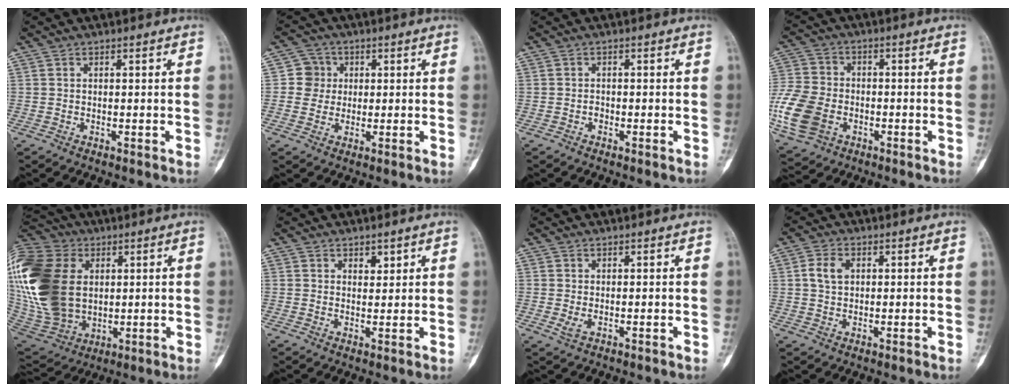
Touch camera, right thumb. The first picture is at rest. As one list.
[{"total": 4.7, "force": [0.5, 4.6, 0.6], "torque": [0.024, 0.008, 0.002]}, {"total": 0.7, "force": [-0.5, 0.4, 0.4], "torque": [-0.005, 0.002, -0.011]}, {"total": 15.1, "force": [-4.4, 11.0, 9.4], "torque": [-0.217, 0.005, -0.083]}, {"total": 30.6, "force": [5.1, 21.5, 21.1], "torque": [-0.481, 0.012, 0.110]}, {"total": 1.9, "force": [1.3, 1.2, 0.8], "torque": [0.003, -0.009, 0.020]}, {"total": 1.1, "force": [-0.1, 0.4, 1.0], "torque": [-0.022, -0.003, 0.002]}, {"total": 4.1, "force": [0.9, 2.9, 2.7], "torque": [-0.051, 0.002, 0.016]}]